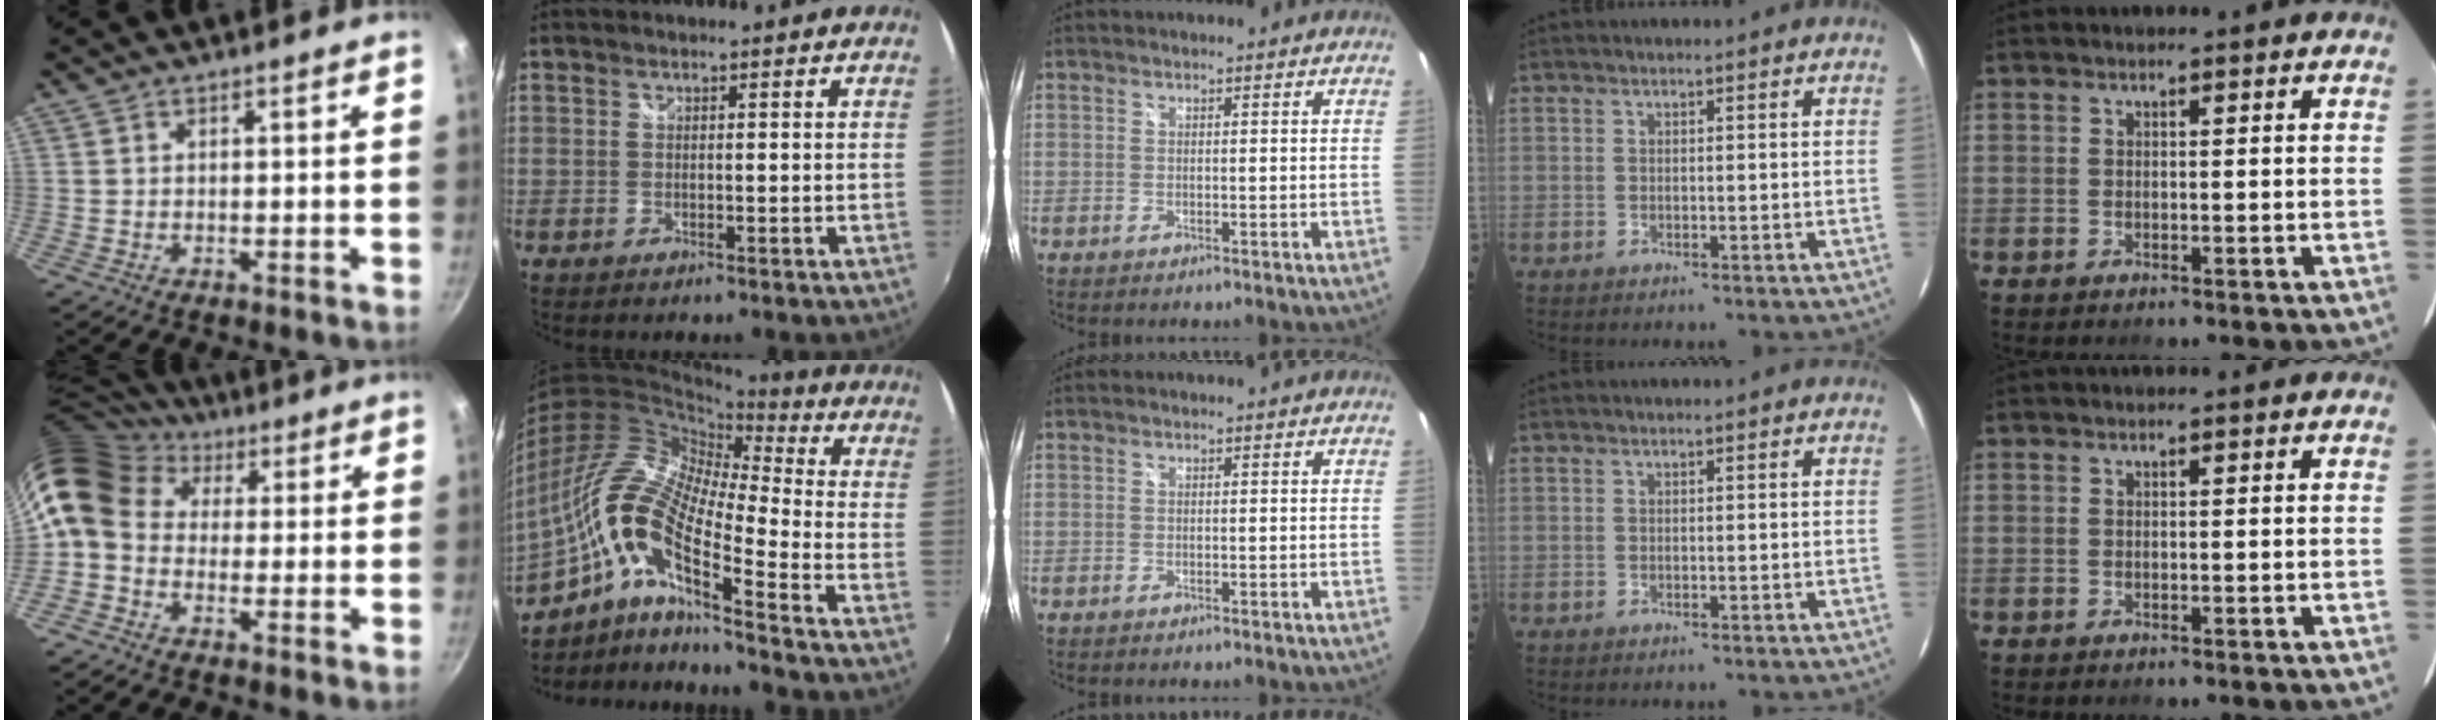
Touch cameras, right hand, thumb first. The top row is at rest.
{"thumb": {"total": 12.4, "force": [2.5, 9.8, 7.2], "torque": [-0.132, 0.028, 0.024]}, "index": {"total": 18.6, "force": [-8.2, 4.4, 16.1], "torque": [-0.282, -0.020, -0.180]}}